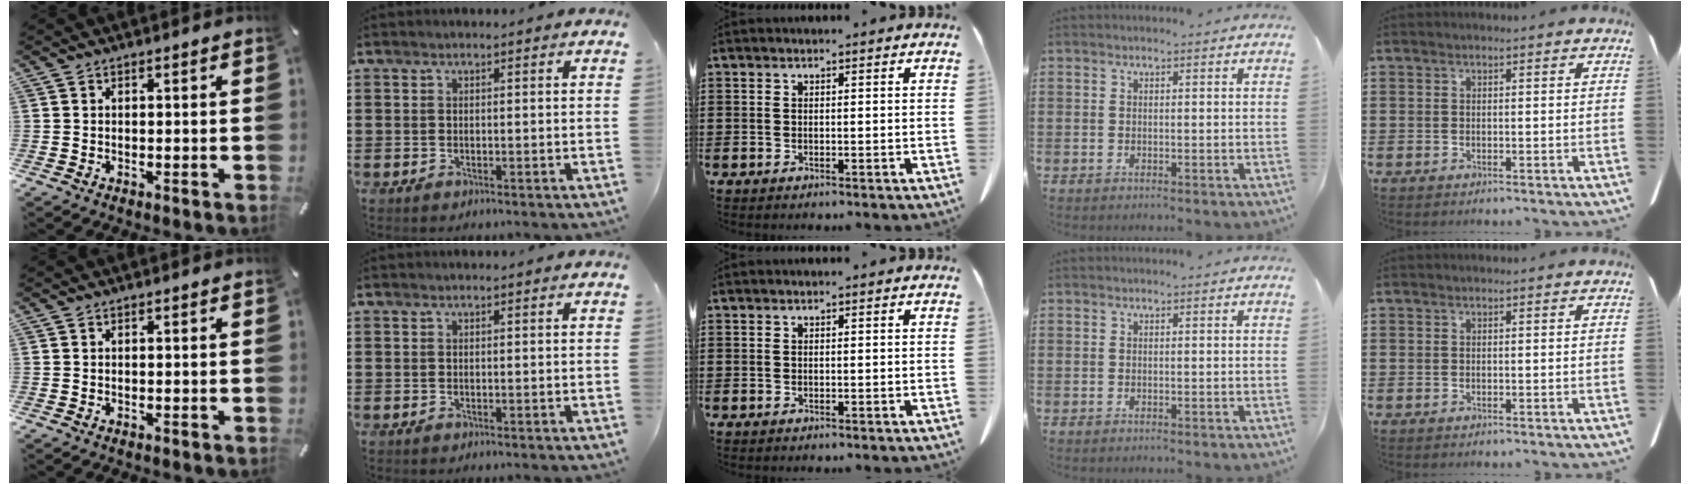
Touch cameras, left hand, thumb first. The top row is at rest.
{}